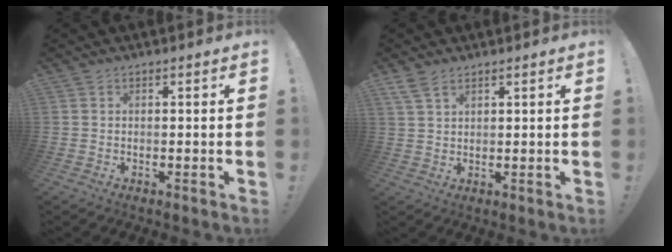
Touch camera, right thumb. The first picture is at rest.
{"total": 4.3, "force": [3.0, 2.0, 2.3], "torque": [-0.045, -0.012, 0.058]}